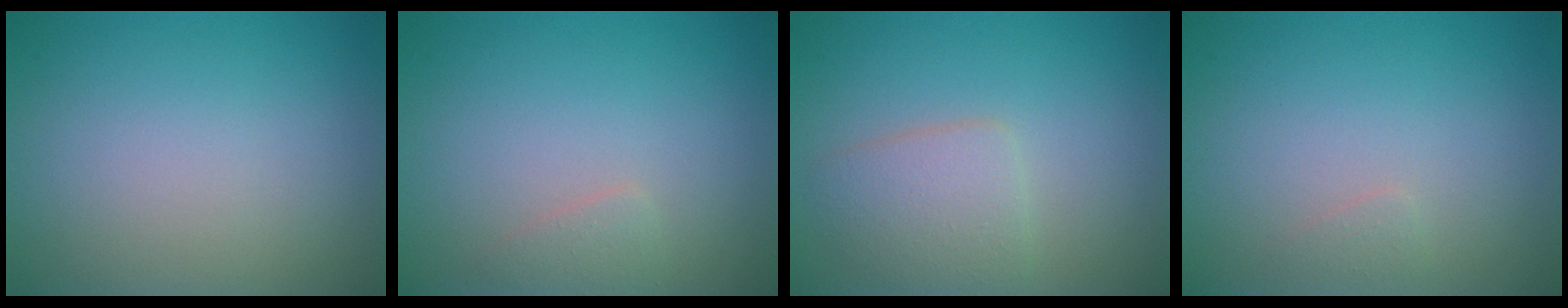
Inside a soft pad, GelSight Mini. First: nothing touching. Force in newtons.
{"total": 1.0, "press": 1.0, "slide": 0.1}
{"total": 2.9, "press": 2.9, "slide": 0.2}
{"total": 0.6, "press": 0.6, "slide": 0.1}